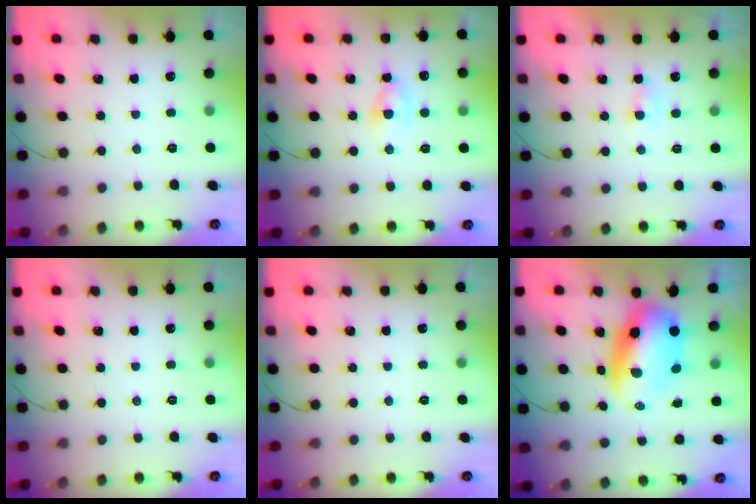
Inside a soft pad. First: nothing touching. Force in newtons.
{"total": 4.3, "press": 4.1, "slide": 1.4}
{"total": 0.9, "press": 0.7, "slide": 0.6}
{"total": 0.0}
{"total": 0.0}
{"total": 9.3, "press": 9.0, "slide": 2.5}